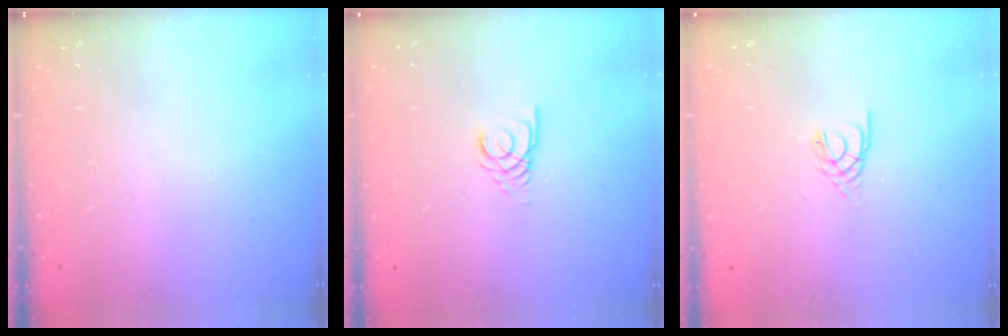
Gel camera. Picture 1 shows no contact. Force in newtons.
{"total": 3.5, "press": 3.5, "slide": 0.4}
{"total": 2.2, "press": 2.1, "slide": 0.4}